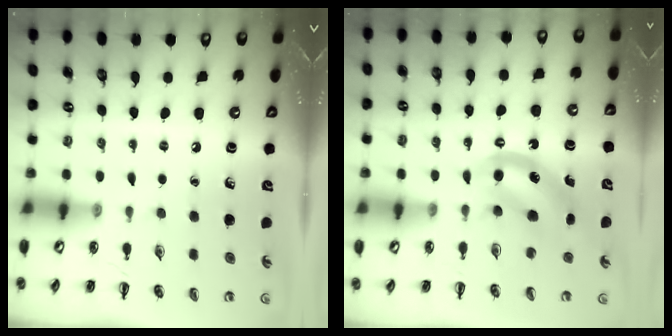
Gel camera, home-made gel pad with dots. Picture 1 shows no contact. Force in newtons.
{"total": 6.6, "press": 6.5, "slide": 1.0}